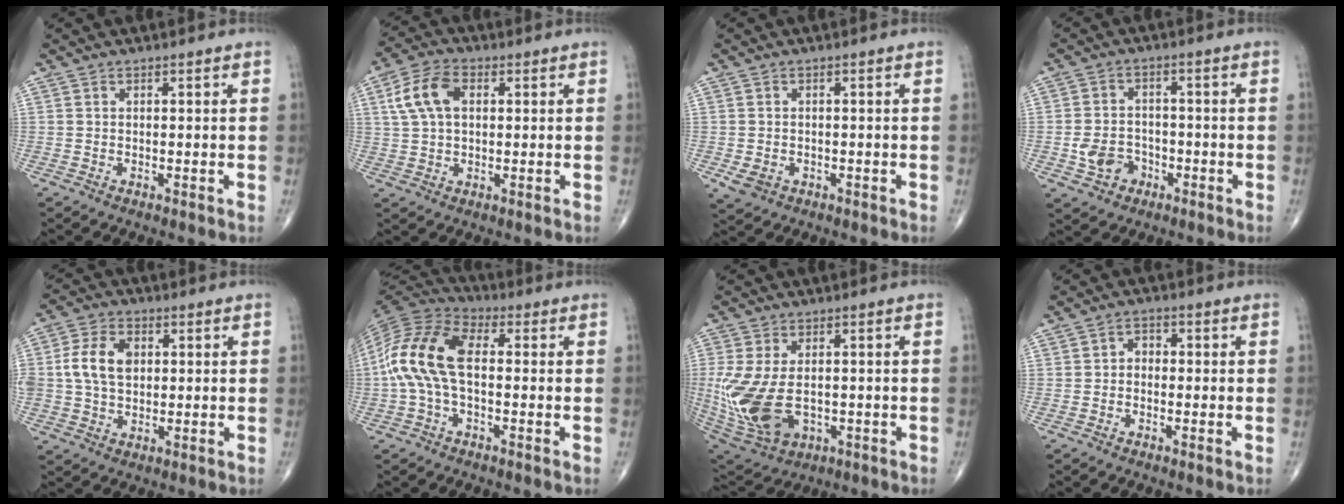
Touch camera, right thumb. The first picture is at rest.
{"total": 8.7, "force": [2.2, 5.4, 6.6], "torque": [-0.130, 0.016, 0.038]}
{"total": 2.9, "force": [-1.0, 2.4, 1.5], "torque": [-0.024, 0.001, -0.007]}
{"total": 6.3, "force": [-2.4, 5.1, 2.8], "torque": [-0.032, 0.021, -0.039]}
{"total": 8.4, "force": [1.0, 5.9, 5.9], "torque": [-0.107, 0.009, 0.018]}
{"total": 13.9, "force": [-0.3, 7.6, 11.7], "torque": [-0.244, 0.035, -0.017]}
{"total": 16.0, "force": [-1.9, 9.8, 12.5], "torque": [-0.289, -0.019, -0.011]}
{"total": 2.2, "force": [-0.4, 1.8, 1.3], "torque": [-0.004, 0.013, -0.018]}